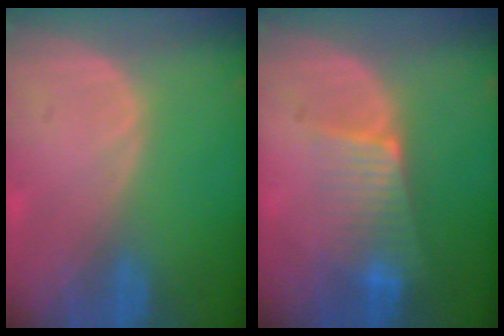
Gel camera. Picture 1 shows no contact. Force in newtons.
{"total": 6.4, "press": 5.7, "slide": 3.0}